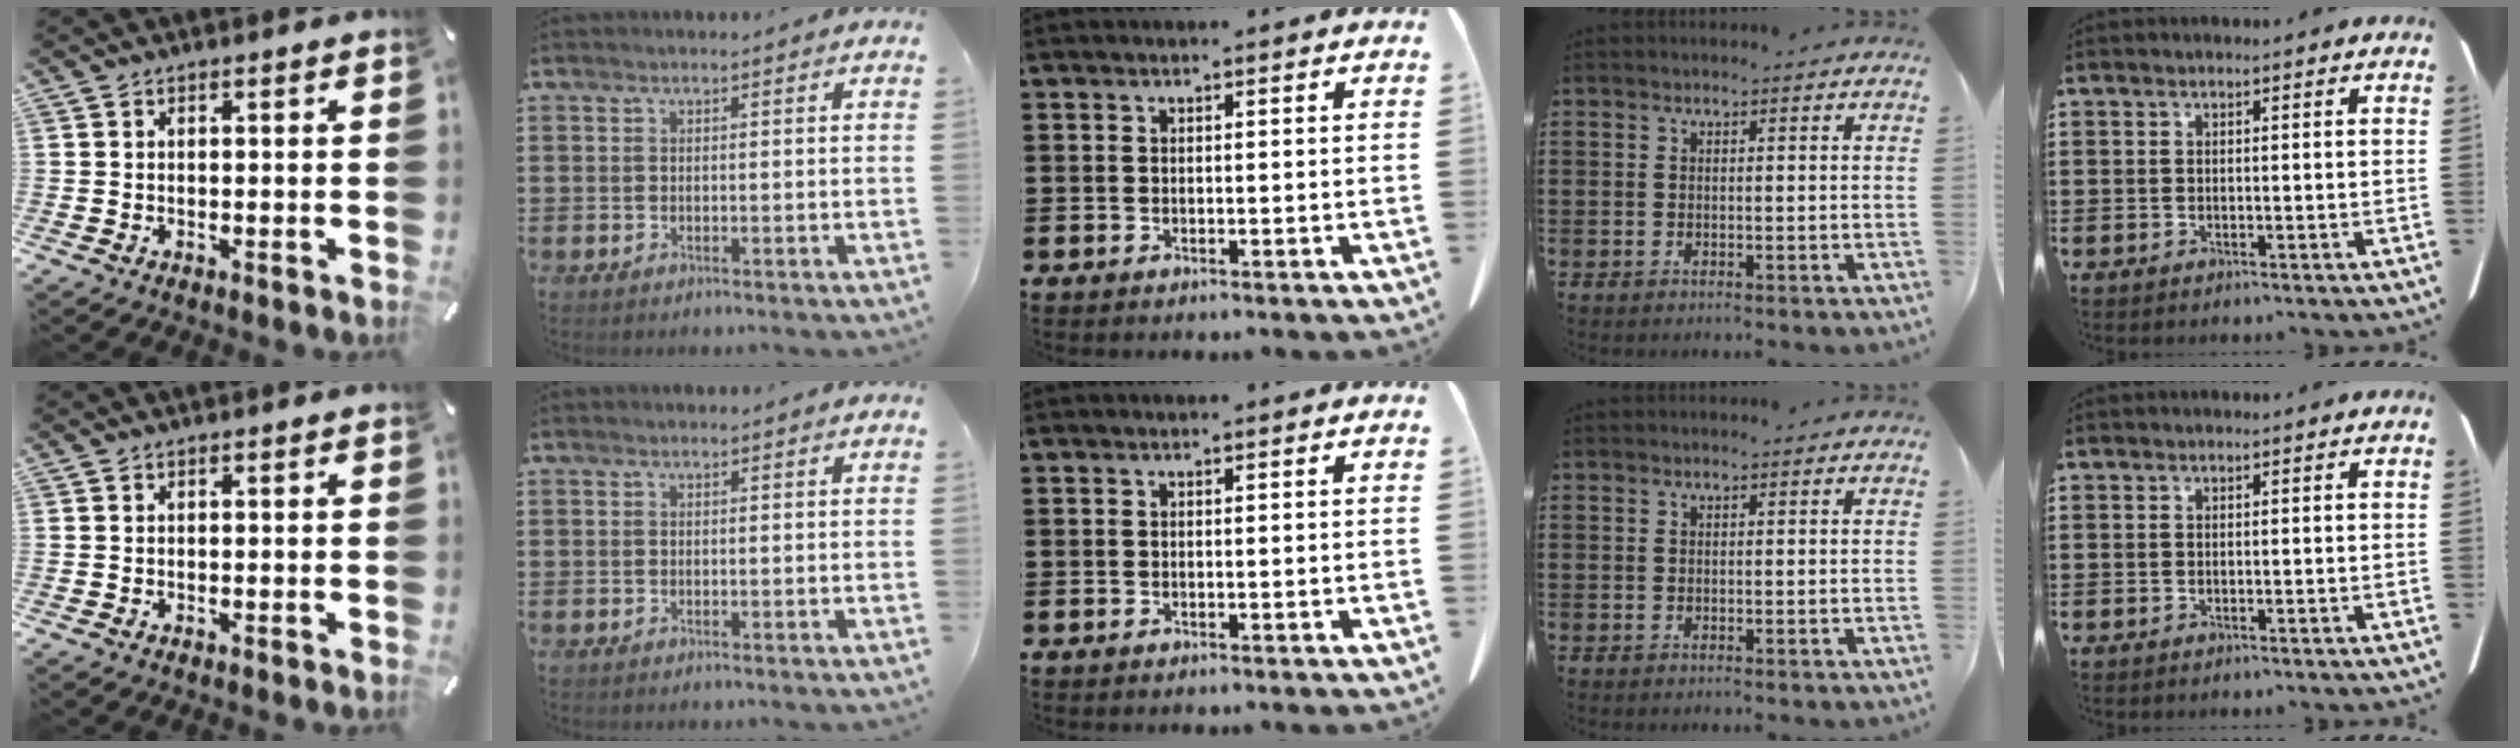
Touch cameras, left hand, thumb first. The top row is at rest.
{}